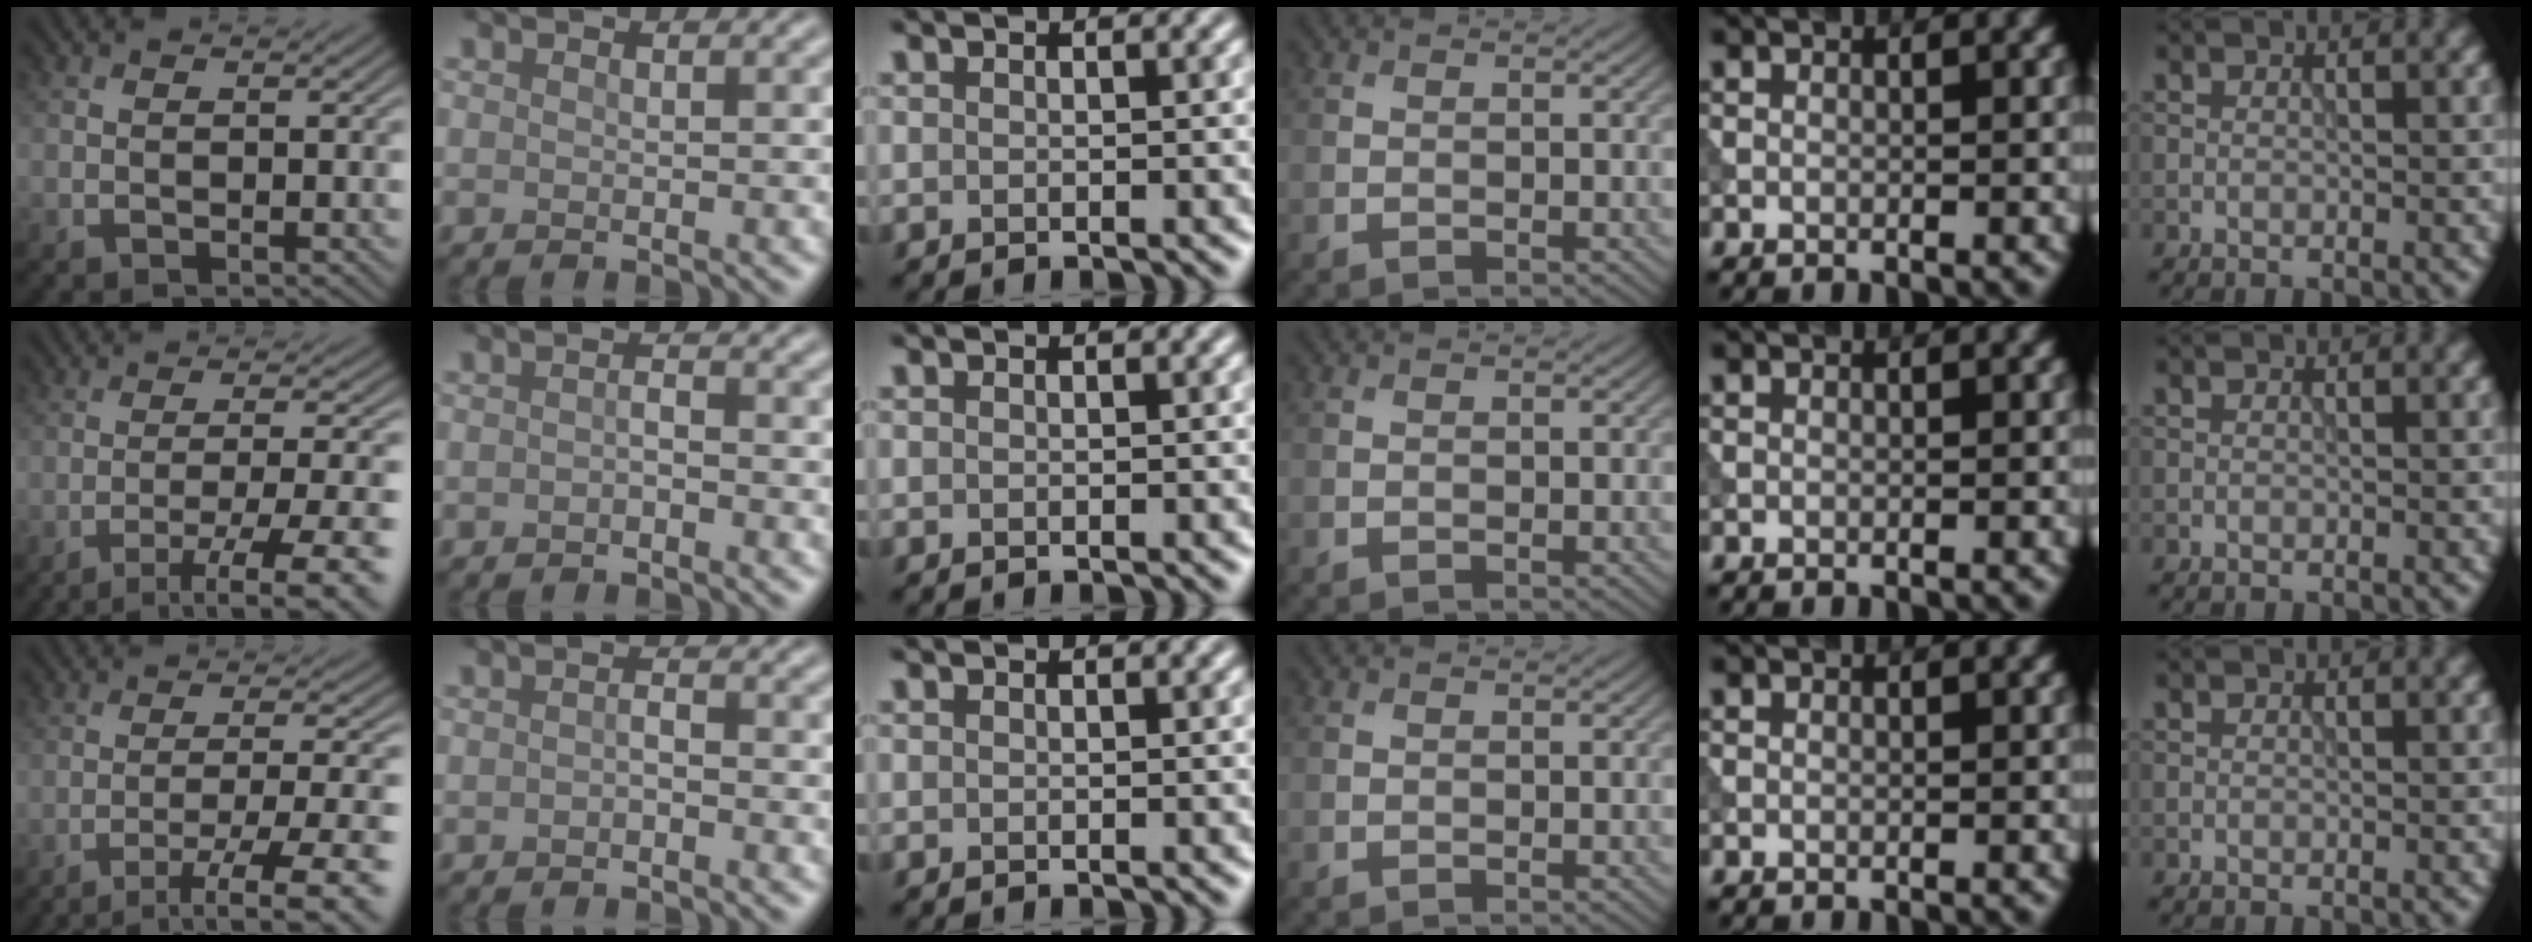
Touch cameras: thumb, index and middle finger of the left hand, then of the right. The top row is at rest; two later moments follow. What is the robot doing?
{"motion": "extract", "object": "tissue"}